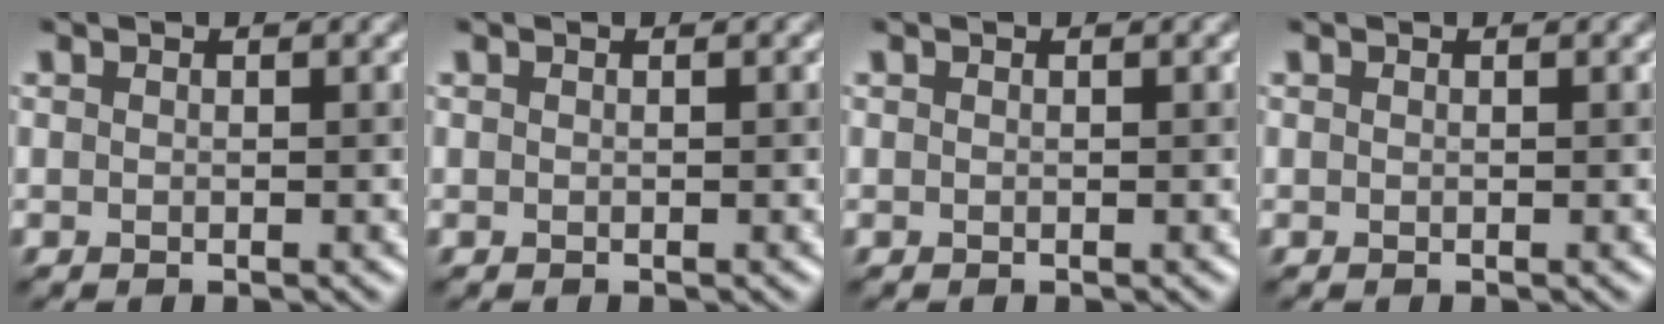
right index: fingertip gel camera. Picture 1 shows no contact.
{"total": 0.0}
{"total": 0.0}
{"total": 0.0}